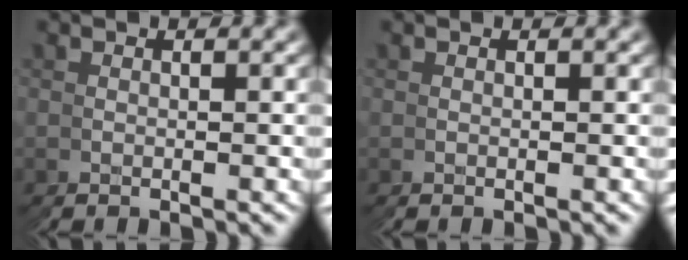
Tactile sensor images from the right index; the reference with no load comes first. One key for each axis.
{"total": 0.0}